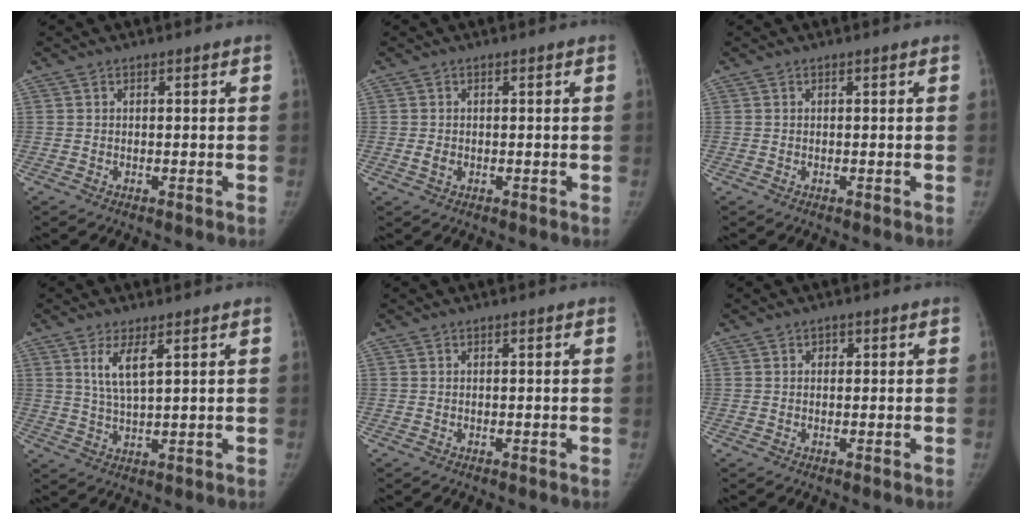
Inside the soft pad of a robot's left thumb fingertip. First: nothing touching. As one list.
[{"total": 1.4, "force": [-0.2, 1.0, 0.9], "torque": [-0.014, 0.000, -0.003]}, {"total": 0.0}, {"total": 5.4, "force": [2.4, 1.3, 4.6], "torque": [-0.093, -0.019, 0.055]}, {"total": 0.0}, {"total": 1.0, "force": [0.3, 0.9, 0.4], "torque": [0.005, 0.002, 0.002]}]